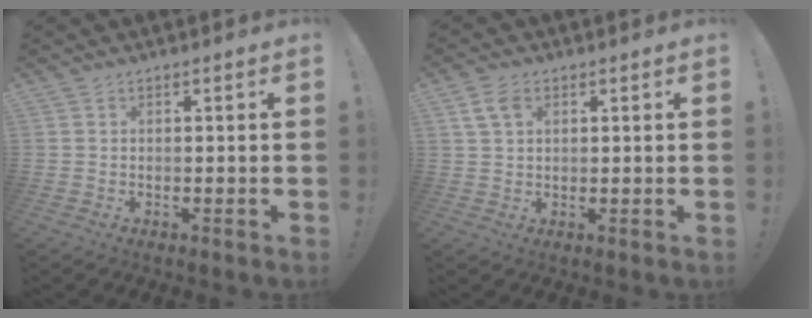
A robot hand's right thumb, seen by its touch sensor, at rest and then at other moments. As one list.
[{"total": 5.4, "force": [2.3, 3.5, 3.5], "torque": [-0.063, 0.003, 0.045]}]